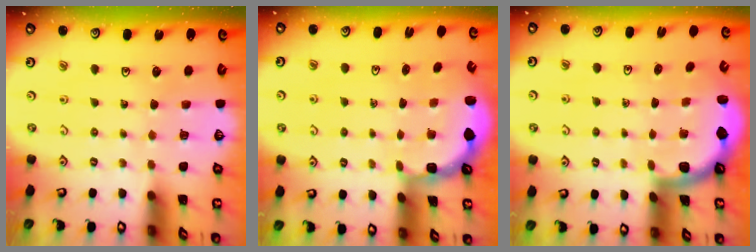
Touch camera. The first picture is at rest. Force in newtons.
{"total": 2.4, "press": 1.7, "slide": 1.6}
{"total": 1.8, "press": 1.8, "slide": 0.1}